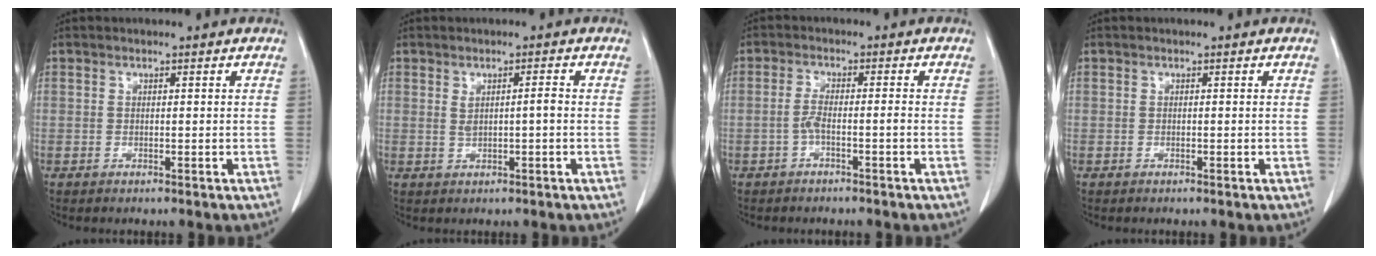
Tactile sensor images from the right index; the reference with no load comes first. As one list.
[{"total": 2.3, "force": [0.2, 0.4, 2.2], "torque": [-0.043, 0.005, 0.011]}, {"total": 2.6, "force": [-1.2, 0.1, 2.3], "torque": [-0.043, 0.007, -0.023]}, {"total": 0.0}]